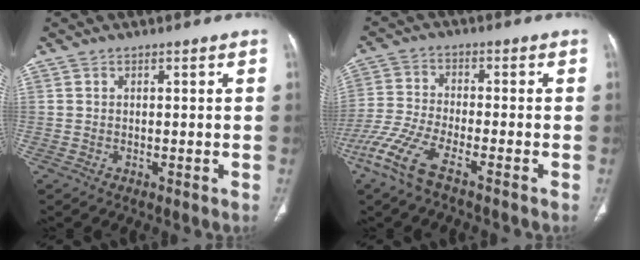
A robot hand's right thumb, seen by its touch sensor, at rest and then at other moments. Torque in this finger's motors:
{"motor_torque": [0.12, -0.05, 0.92, -0.51, 0.20]}